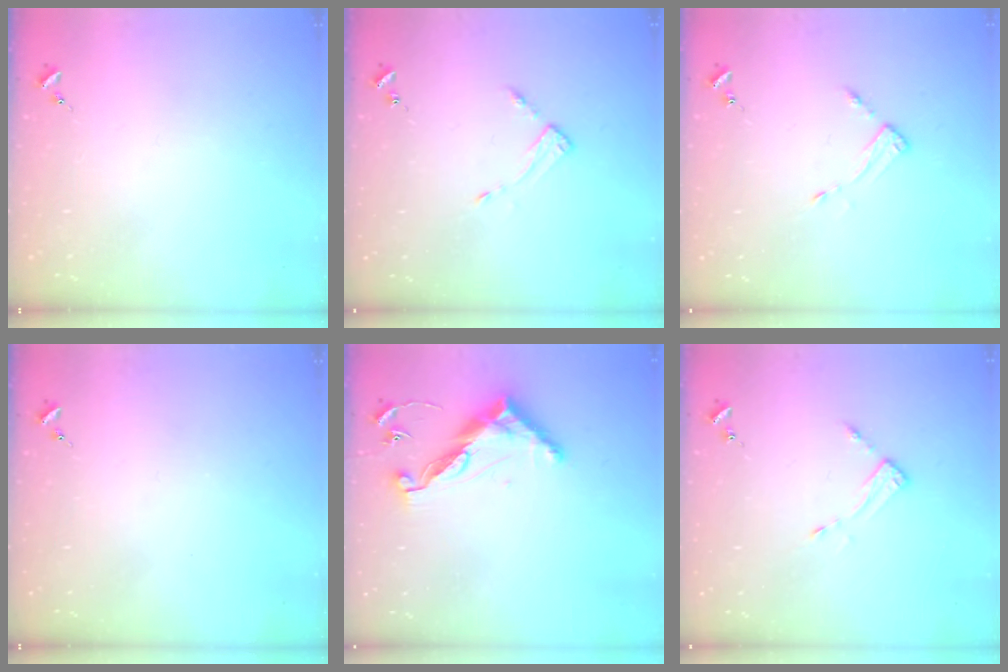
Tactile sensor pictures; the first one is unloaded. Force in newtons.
{"total": 4.6, "press": 4.6, "slide": 0.4}
{"total": 3.7, "press": 3.6, "slide": 0.4}
{"total": 0.0}
{"total": 11.6, "press": 11.6, "slide": 0.4}
{"total": 3.2, "press": 3.2, "slide": 0.3}